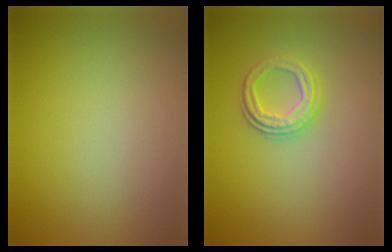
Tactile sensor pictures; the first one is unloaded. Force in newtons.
{"total": 2.7, "press": 2.3, "slide": 1.4}